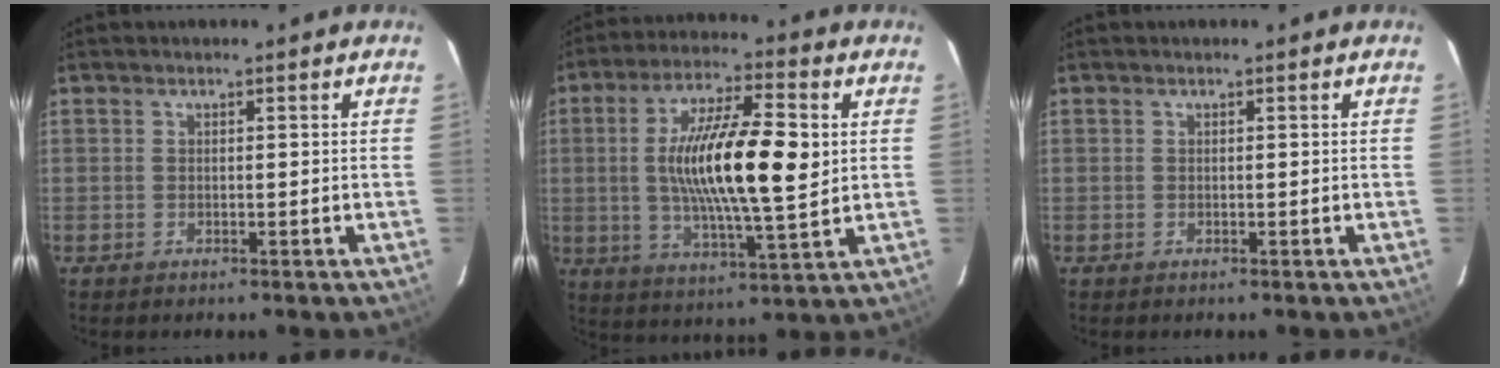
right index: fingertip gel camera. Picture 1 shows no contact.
{"total": 17.4, "force": [1.8, 4.1, 16.8], "torque": [-0.305, 0.004, 0.030]}
{"total": 0.0}